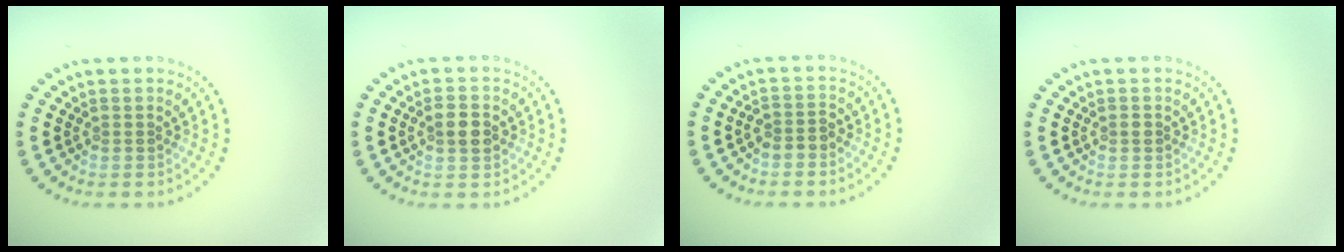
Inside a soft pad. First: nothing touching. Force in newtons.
{"total": 2.1, "press": 2.1, "slide": 0.2}
{"total": 1.7, "press": 1.5, "slide": 0.9}
{"total": 0.7, "press": 0.7, "slide": 0.0}